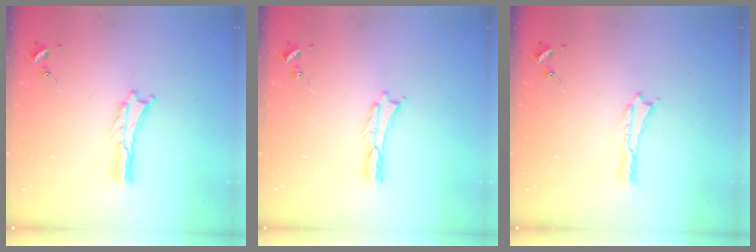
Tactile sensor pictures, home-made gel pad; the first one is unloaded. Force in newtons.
{"total": 0.0}
{"total": 0.0}